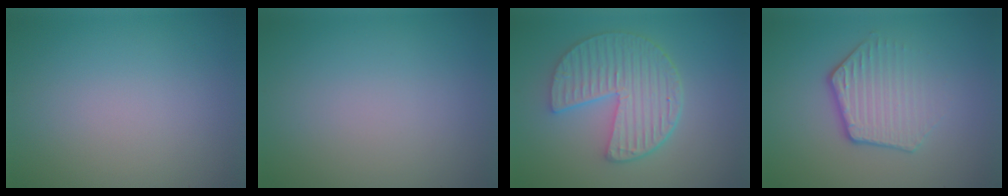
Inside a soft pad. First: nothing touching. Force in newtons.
{"total": 0.0}
{"total": 6.1, "press": 4.8, "slide": 3.8}
{"total": 3.9, "press": 3.0, "slide": 2.5}